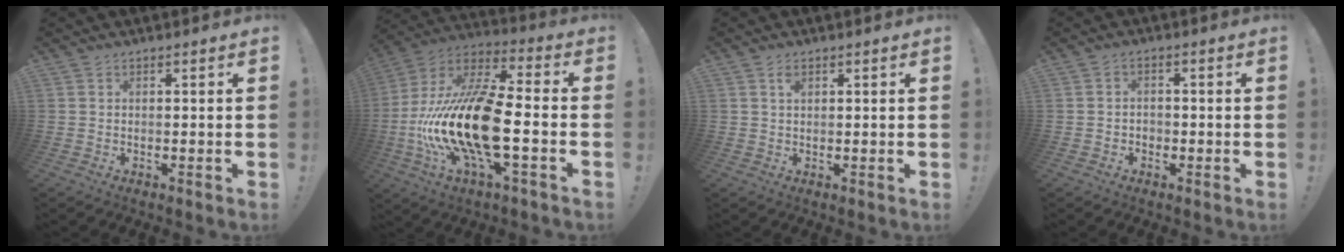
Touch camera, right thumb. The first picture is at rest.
{"total": 26.0, "force": [-5.4, 9.9, 23.4], "torque": [-0.477, 0.023, -0.086]}
{"total": 1.7, "force": [1.0, 1.2, 0.6], "torque": [0.010, -0.010, 0.014]}
{"total": 2.3, "force": [-1.1, 1.7, 1.1], "torque": [-0.017, 0.006, -0.021]}